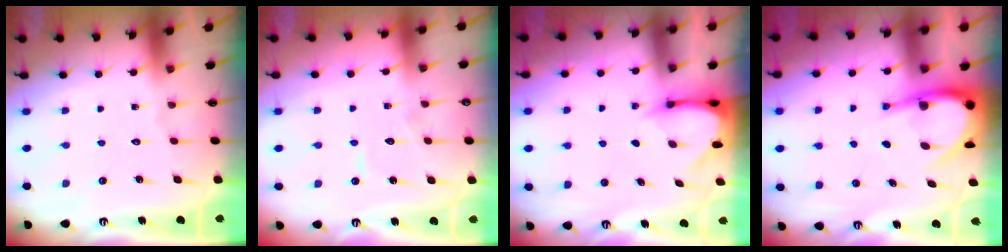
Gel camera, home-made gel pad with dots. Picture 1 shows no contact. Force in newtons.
{"total": 5.6, "press": 5.6, "slide": 0.3}
{"total": 3.7, "press": 3.7, "slide": 0.3}
{"total": 8.2, "press": 8.1, "slide": 1.0}